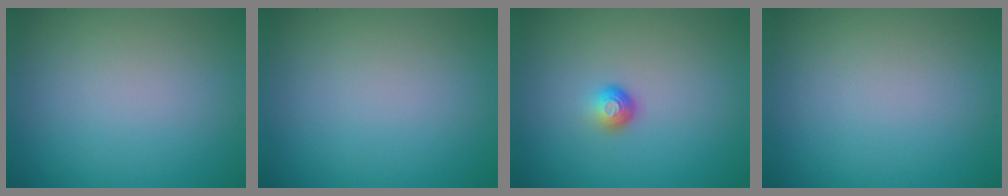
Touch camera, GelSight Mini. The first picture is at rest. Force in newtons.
{"total": 0.0}
{"total": 1.6, "press": 1.0, "slide": 1.2}
{"total": 0.0}